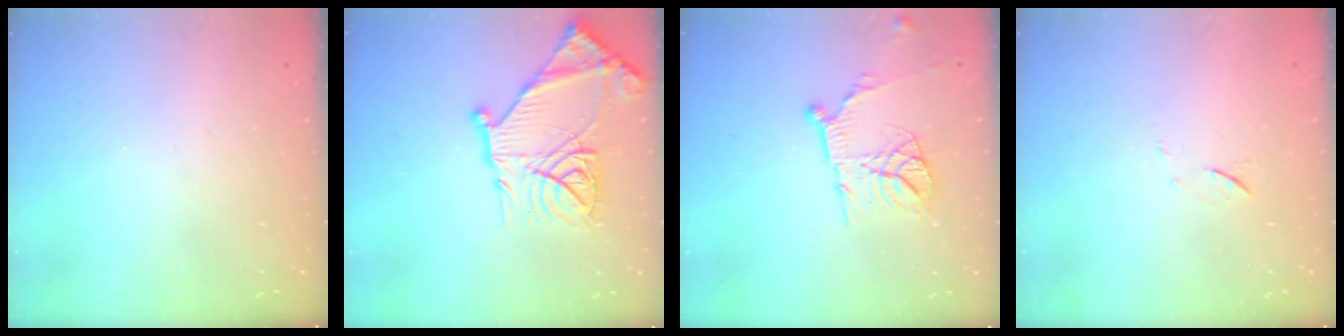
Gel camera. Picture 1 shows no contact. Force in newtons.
{"total": 22.8, "press": 22.6, "slide": 2.3}
{"total": 14.7, "press": 14.7, "slide": 1.6}
{"total": 5.2, "press": 5.1, "slide": 0.7}